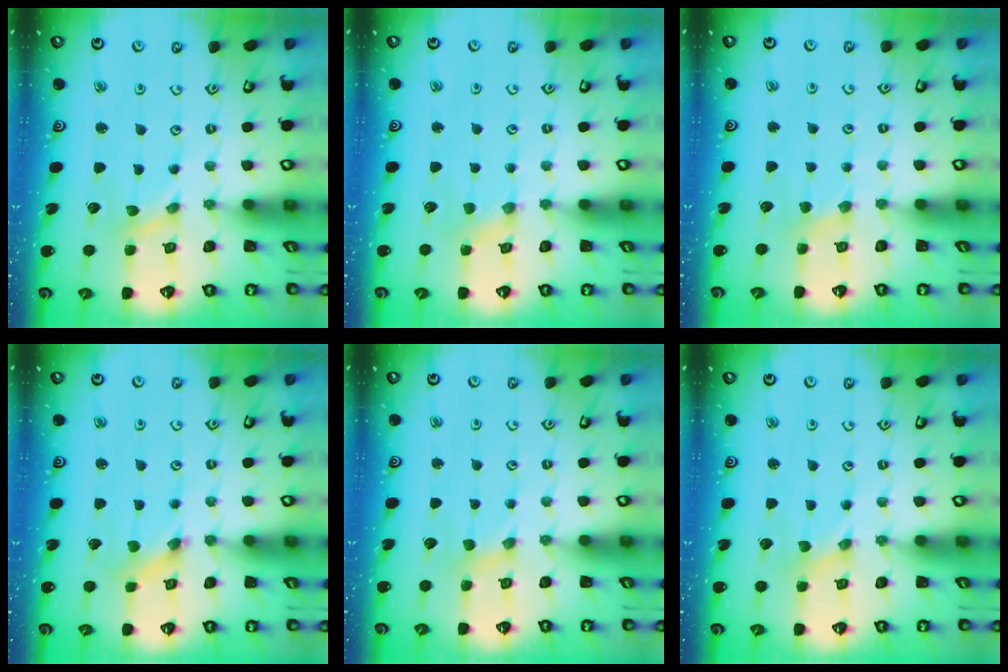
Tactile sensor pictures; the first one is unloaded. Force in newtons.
{"total": 1.8, "press": 1.7, "slide": 0.4}
{"total": 2.6, "press": 2.6, "slide": 0.5}
{"total": 1.6, "press": 1.5, "slide": 0.3}
{"total": 0.9, "press": 0.9, "slide": 0.2}
{"total": 0.0}